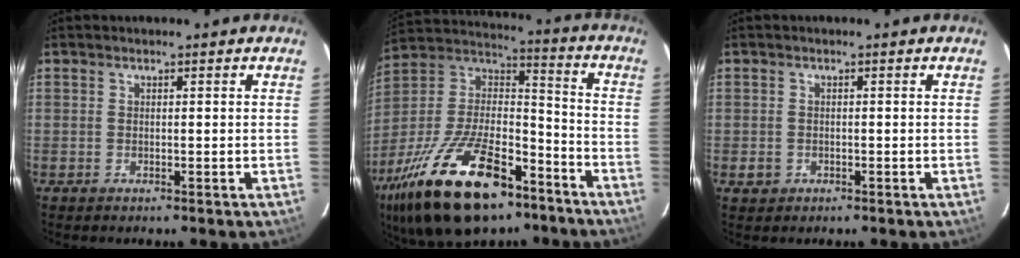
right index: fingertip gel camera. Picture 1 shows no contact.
{"total": 29.2, "force": [-18.1, 12.8, 19.1], "torque": [-0.376, -0.012, -0.292]}
{"total": 2.2, "force": [-0.8, 2.0, 0.4], "torque": [-0.009, 0.001, -0.009]}